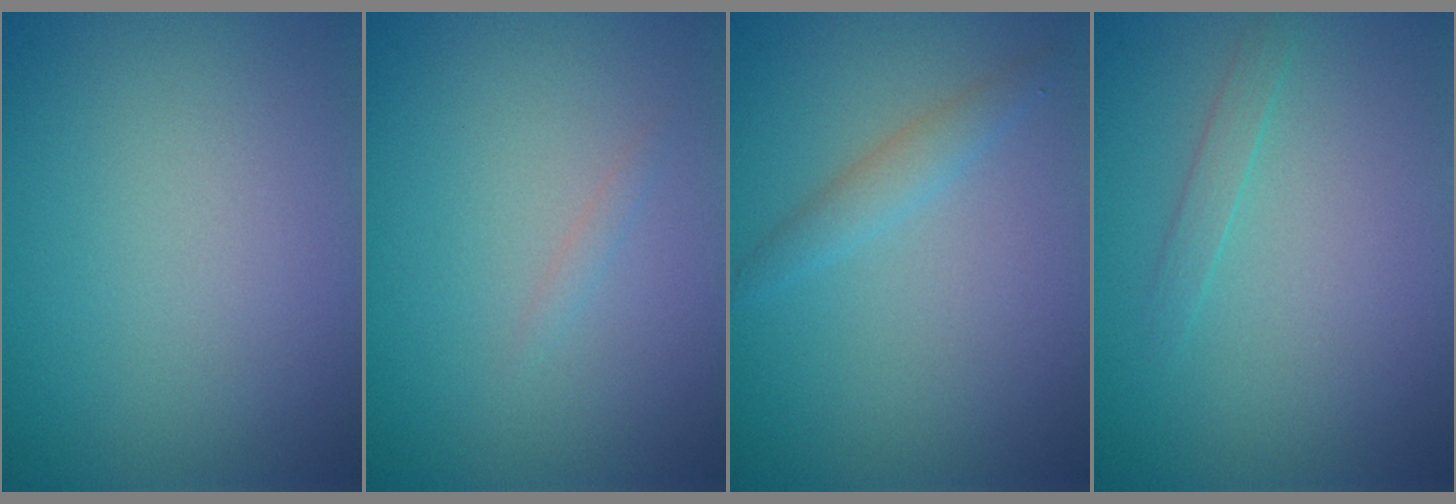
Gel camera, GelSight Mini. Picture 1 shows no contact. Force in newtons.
{"total": 0.5, "press": 0.5, "slide": 0.0}
{"total": 1.6, "press": 1.6, "slide": 0.1}
{"total": 0.9, "press": 0.9, "slide": 0.1}